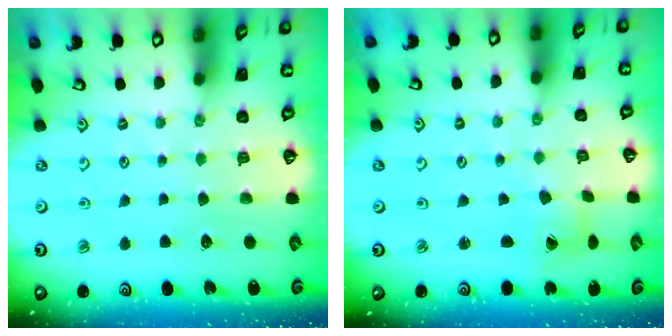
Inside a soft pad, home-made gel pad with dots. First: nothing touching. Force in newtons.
{"total": 2.0, "press": 2.0, "slide": 0.3}